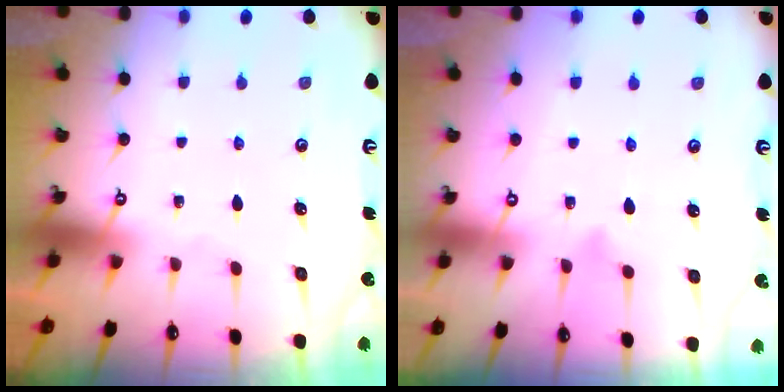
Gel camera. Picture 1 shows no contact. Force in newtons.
{"total": 3.9, "press": 3.9, "slide": 0.2}